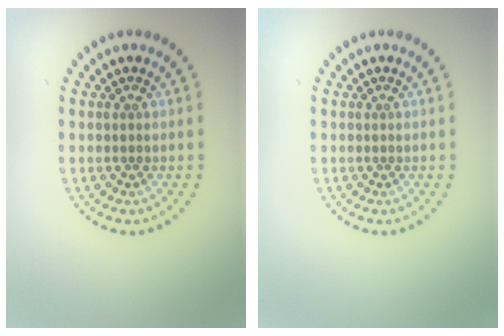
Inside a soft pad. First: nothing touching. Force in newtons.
{"total": 0.0}